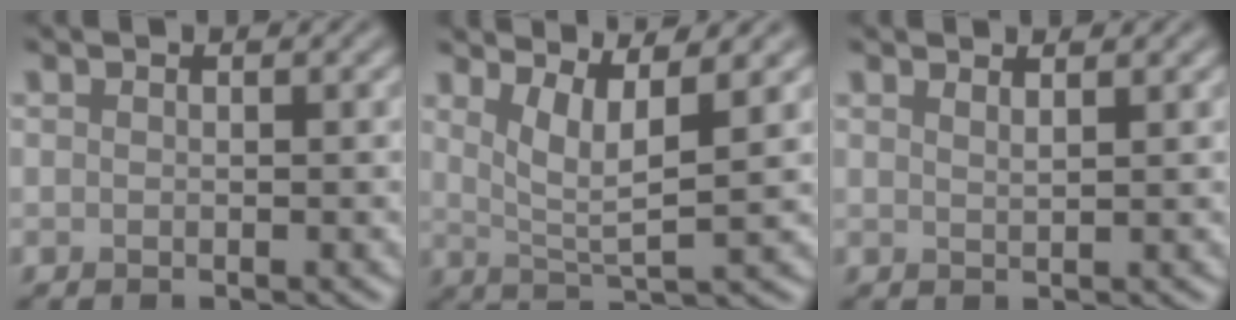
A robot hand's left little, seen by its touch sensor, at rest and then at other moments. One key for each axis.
{"total": 4.3, "fx": 2.1, "fy": 0.8, "fz": 3.6, "tx": -0.068, "ty": -0.007, "tz": 0.042}
{"total": 1.4, "fx": 1.1, "fy": 0.4, "fz": 0.7, "tx": -0.003, "ty": 0.002, "tz": 0.011}